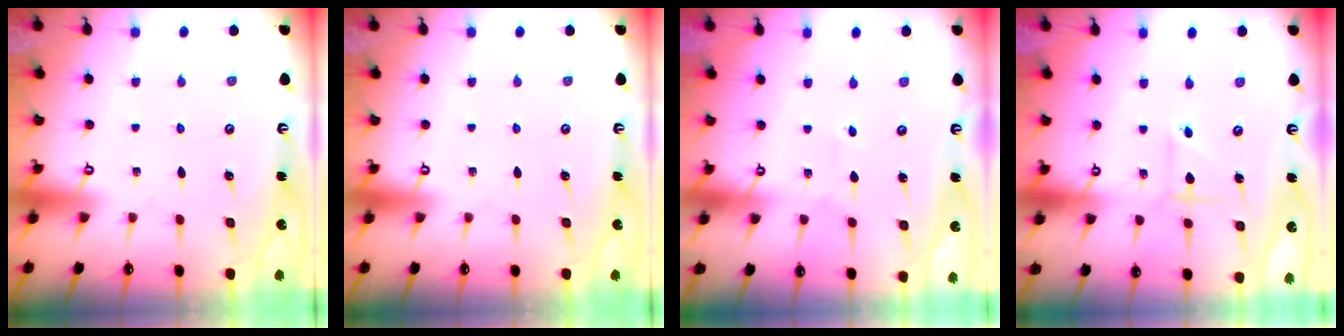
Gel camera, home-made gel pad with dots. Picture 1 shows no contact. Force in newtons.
{"total": 0.0}
{"total": 2.5, "press": 2.5, "slide": 0.3}
{"total": 3.0, "press": 3.0, "slide": 0.3}